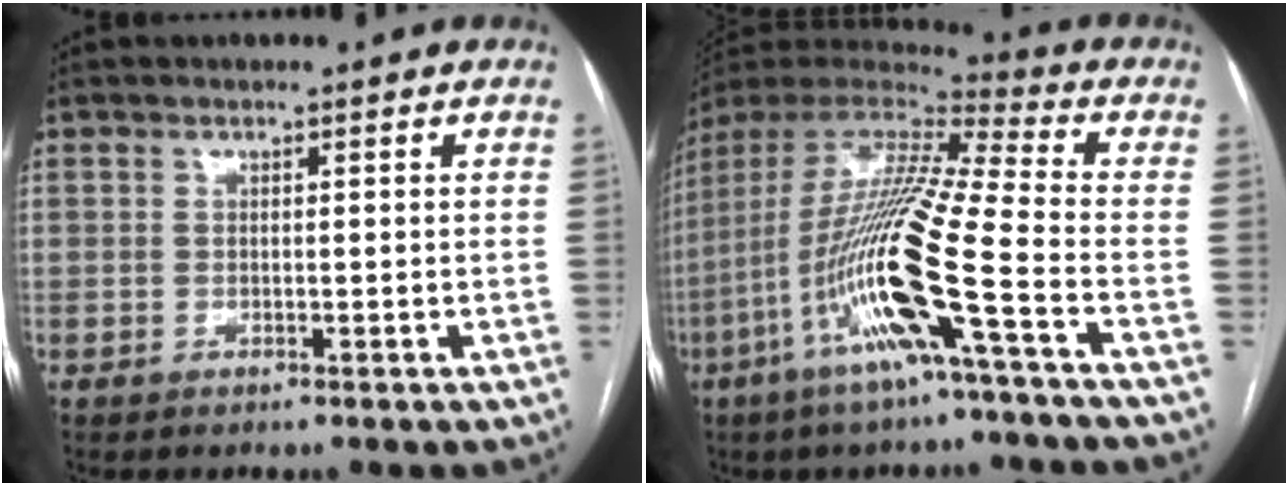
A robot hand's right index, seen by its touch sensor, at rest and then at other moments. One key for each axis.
{"total": 19.9, "fx": -7.0, "fy": 0.1, "fz": 18.6, "tx": -0.393, "ty": -0.019, "tz": -0.144}